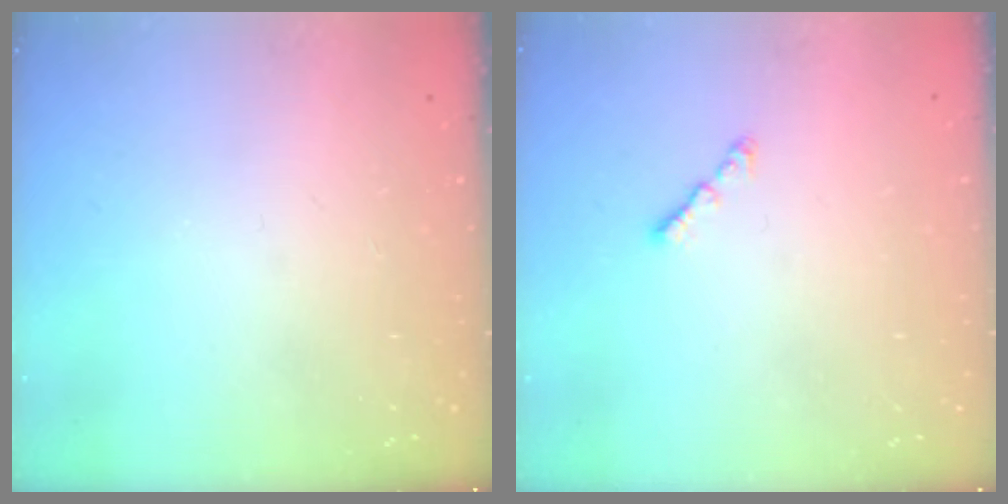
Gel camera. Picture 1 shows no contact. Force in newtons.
{"total": 1.6, "press": 1.5, "slide": 0.5}